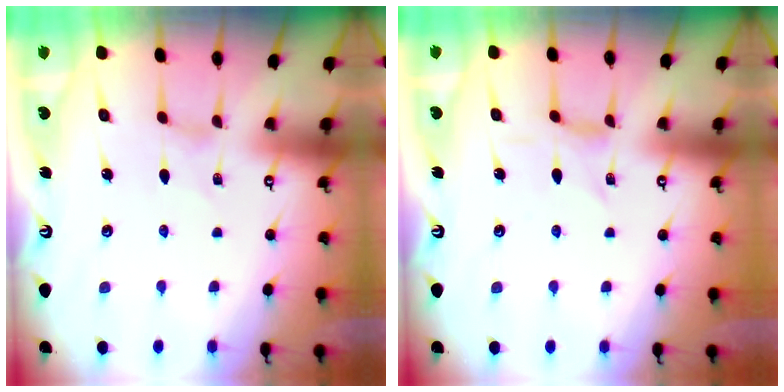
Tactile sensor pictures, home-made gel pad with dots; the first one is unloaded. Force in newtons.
{"total": 0.0}